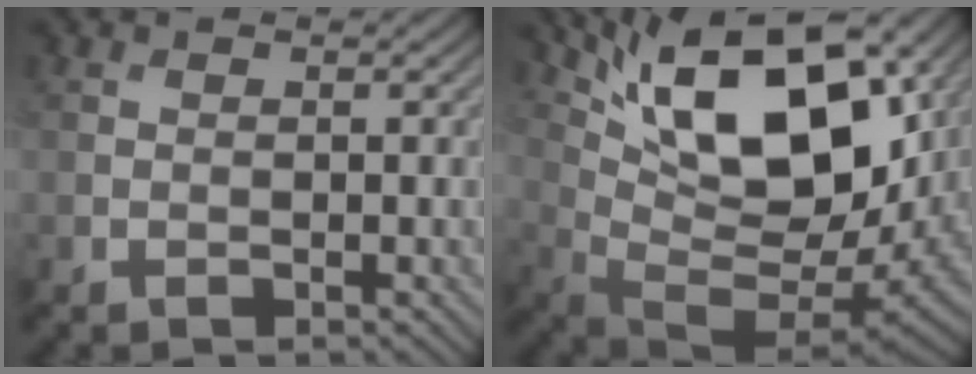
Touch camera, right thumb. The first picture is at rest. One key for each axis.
{"total": 18.6, "fx": 7.3, "fy": 8.2, "fz": 15.0, "tx": -0.254, "ty": 0.021, "tz": 0.123}